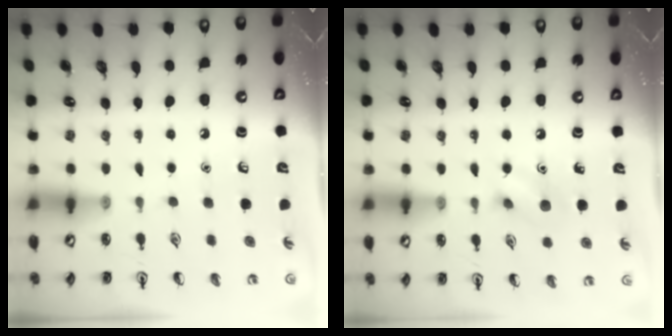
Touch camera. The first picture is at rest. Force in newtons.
{"total": 6.6, "press": 6.5, "slide": 1.0}